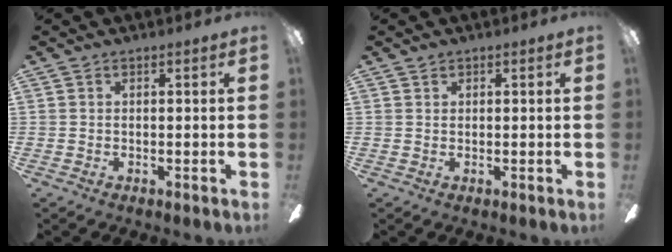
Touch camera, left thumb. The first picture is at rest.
{"total": 0.6, "force": [0.5, 0.4, 0.1], "torque": [-0.003, 0.002, 0.009]}